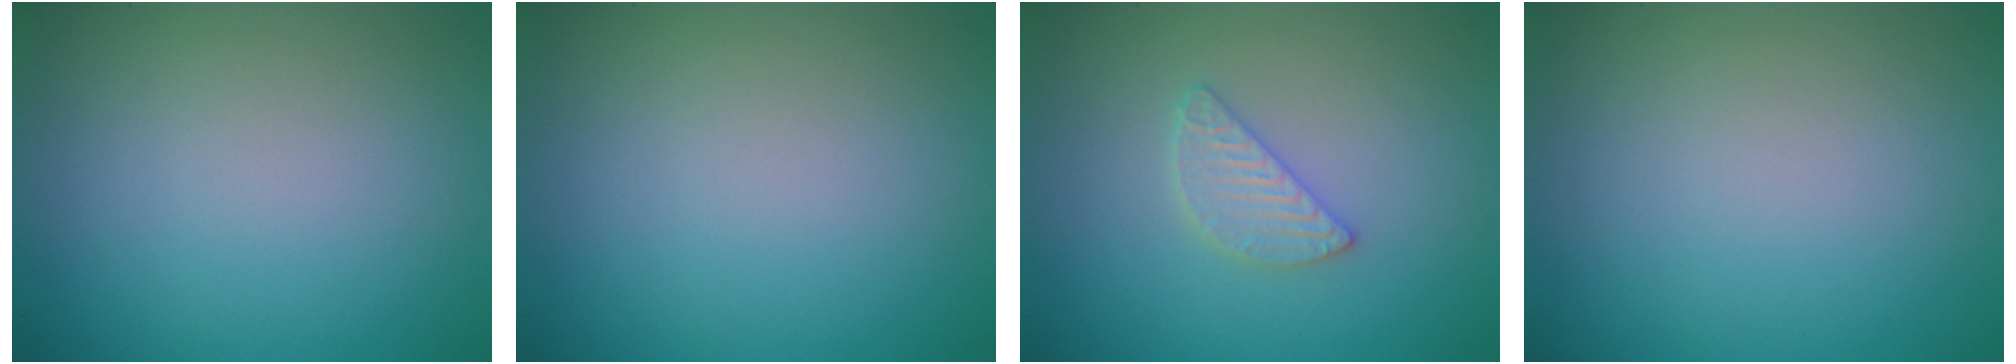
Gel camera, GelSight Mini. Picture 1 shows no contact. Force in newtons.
{"total": 0.0}
{"total": 2.0, "press": 2.0, "slide": 0.2}
{"total": 0.0}